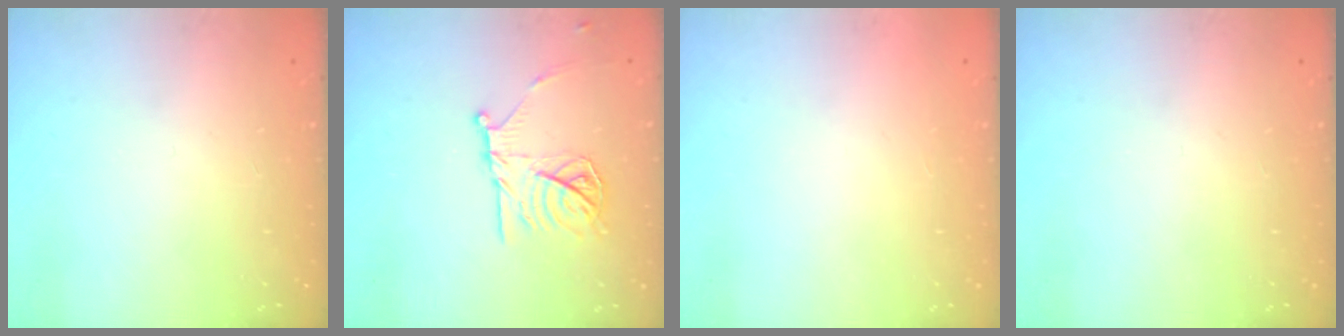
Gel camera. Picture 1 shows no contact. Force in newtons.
{"total": 14.9, "press": 14.9, "slide": 0.4}
{"total": 1.5, "press": 1.5, "slide": 0.1}
{"total": 0.0}